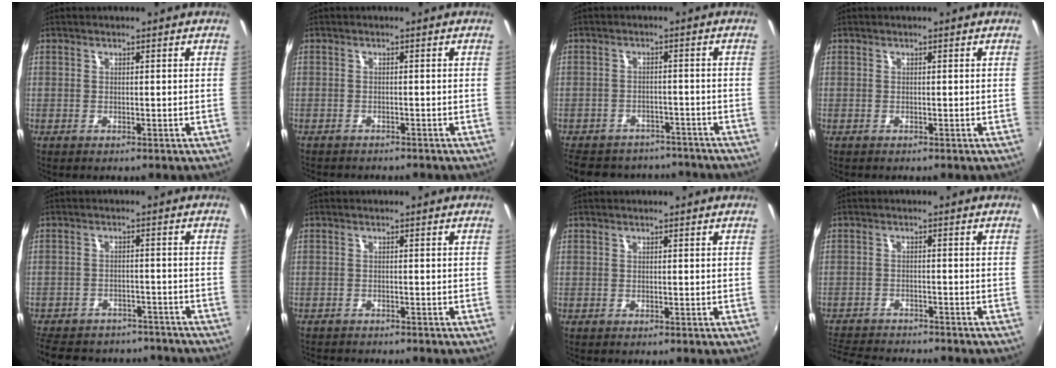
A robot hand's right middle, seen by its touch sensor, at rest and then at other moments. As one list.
[{"total": 2.8, "force": [-2.6, 0.7, 0.7], "torque": [-0.022, -0.012, -0.041]}, {"total": 16.3, "force": [-13.5, 7.4, 5.2], "torque": [-0.128, 0.020, -0.178]}, {"total": 0.0}, {"total": 19.1, "force": [-16.0, 8.0, 6.6], "torque": [-0.157, 0.015, -0.209]}, {"total": 3.7, "force": [-3.5, 0.7, 1.0], "torque": [-0.030, -0.014, -0.056]}, {"total": 0.0}, {"total": 10.8, "force": [-9.9, 2.3, 3.5], "torque": [-0.096, -0.012, -0.159]}]